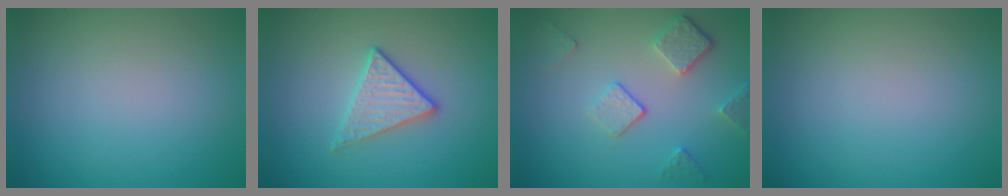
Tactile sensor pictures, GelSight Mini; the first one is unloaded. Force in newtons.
{"total": 2.9, "press": 2.6, "slide": 1.2}
{"total": 3.7, "press": 2.9, "slide": 2.4}
{"total": 0.0}